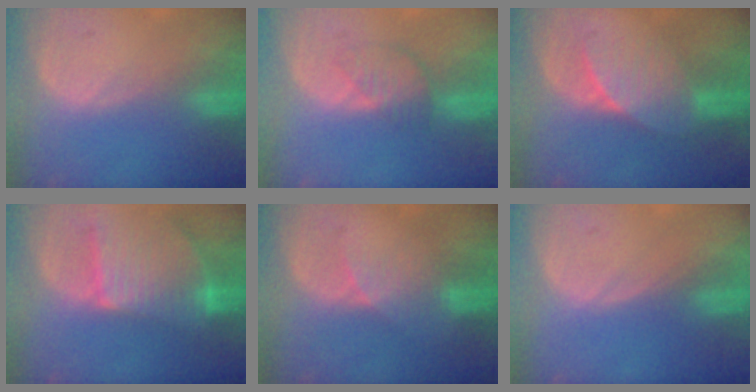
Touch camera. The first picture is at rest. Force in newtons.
{"total": 3.9, "press": 3.6, "slide": 1.6}
{"total": 6.7, "press": 6.3, "slide": 2.4}
{"total": 9.4, "press": 8.2, "slide": 4.6}
{"total": 3.6, "press": 3.3, "slide": 1.4}
{"total": 0.0}